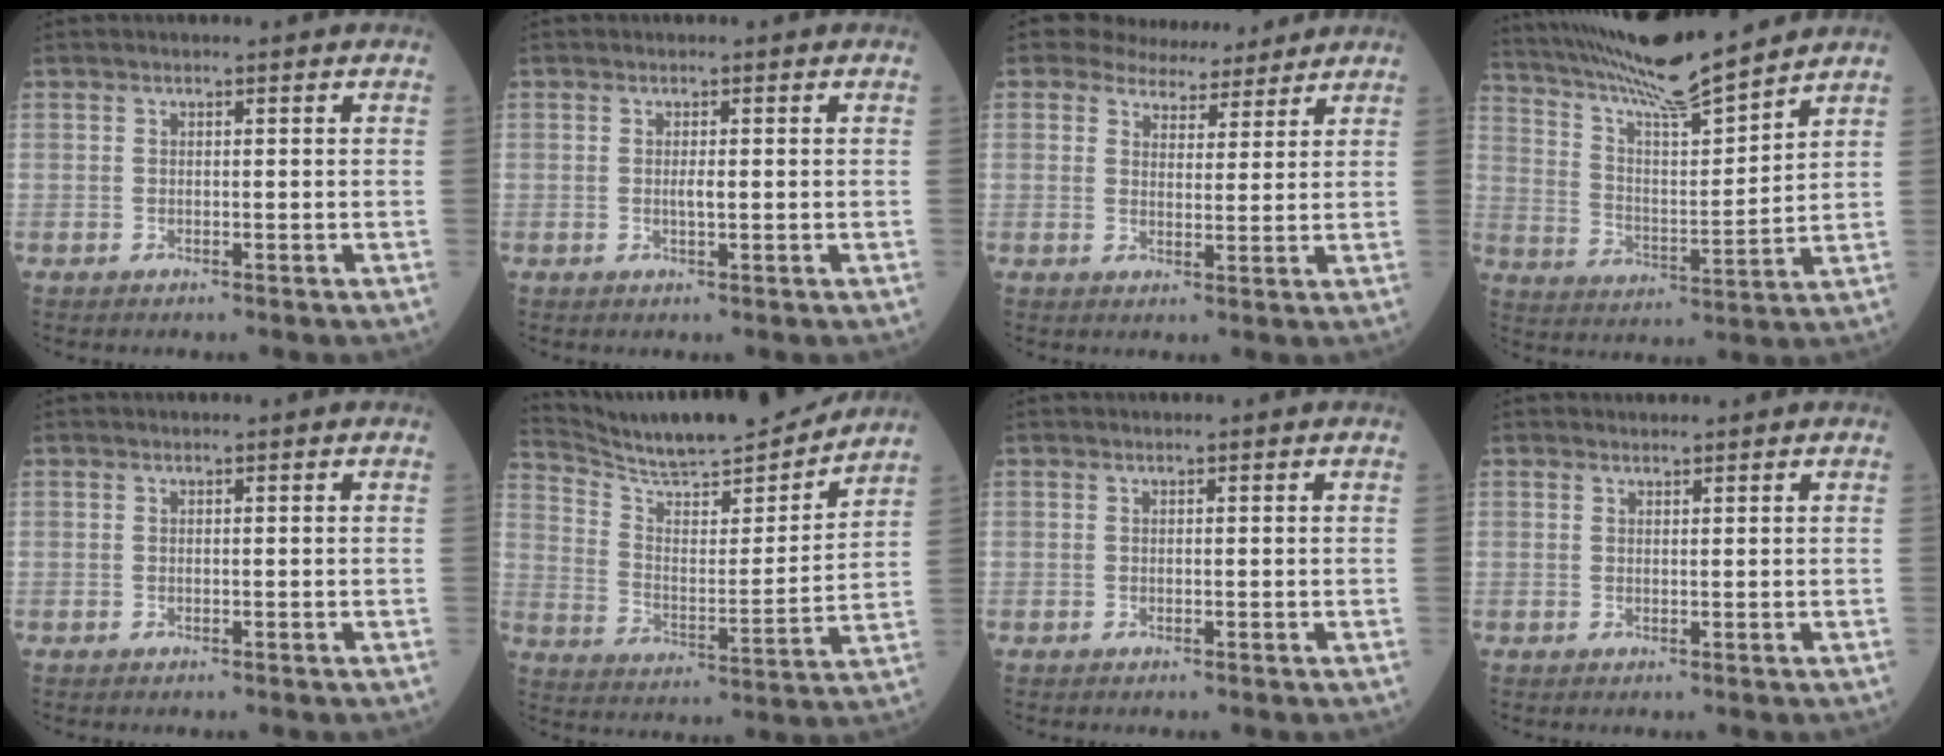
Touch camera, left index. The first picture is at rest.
{"total": 1.1, "force": [0.0, 0.2, 1.1], "torque": [-0.022, -0.001, 0.001]}
{"total": 6.8, "force": [6.1, 2.7, 1.1], "torque": [-0.013, 0.003, 0.083]}
{"total": 16.2, "force": [14.5, -0.1, 7.3], "torque": [-0.140, 0.006, 0.252]}
{"total": 0.0}
{"total": 18.3, "force": [17.2, 1.1, 6.0], "torque": [-0.113, -0.023, 0.269]}
{"total": 0.0}
{"total": 0.7, "force": [0.7, 0.1, 0.0], "torque": [-0.009, 0.000, 0.012]}